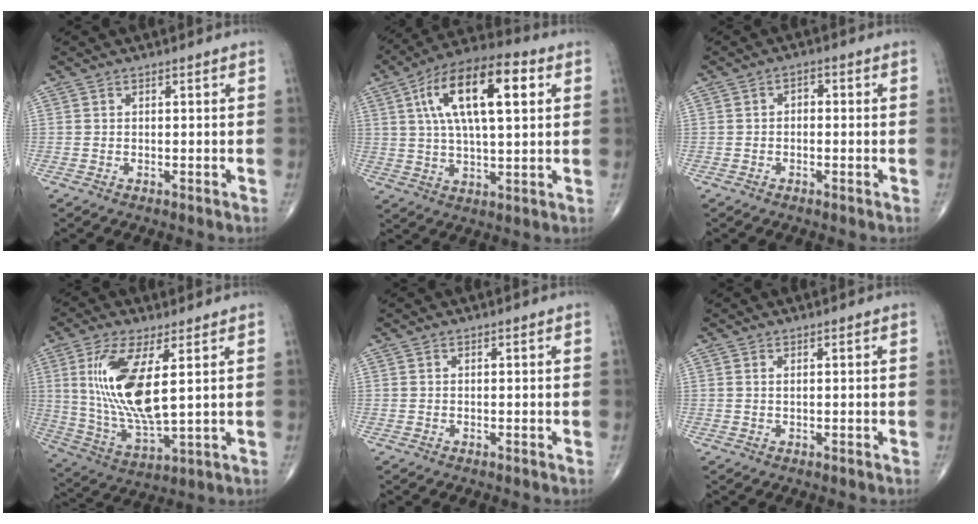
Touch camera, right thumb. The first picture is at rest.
{"total": 18.3, "force": [5.5, 7.2, 15.9], "torque": [-0.269, 0.013, 0.086]}
{"total": 1.9, "force": [-0.1, 1.3, 1.4], "torque": [-0.014, 0.010, -0.008]}
{"total": 15.9, "force": [3.6, 5.4, 14.6], "torque": [-0.307, -0.027, 0.079]}
{"total": 0.0}
{"total": 0.6, "force": [0.2, 0.1, 0.5], "torque": [-0.015, 0.002, 0.005]}